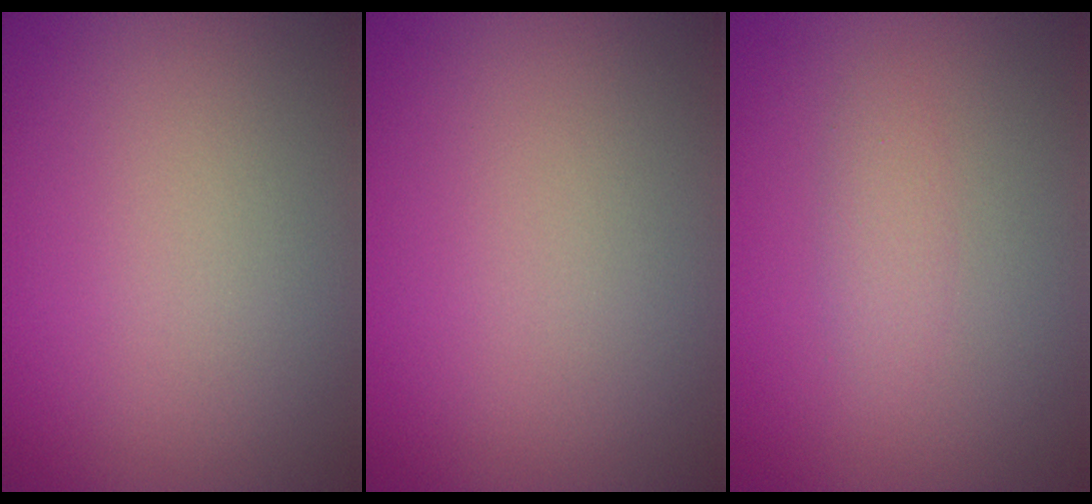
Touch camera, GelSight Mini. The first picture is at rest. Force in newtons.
{"total": 0.0}
{"total": 1.5, "press": 1.5, "slide": 0.1}